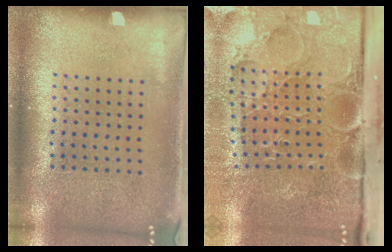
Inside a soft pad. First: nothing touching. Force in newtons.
{"total": 5.1, "press": 4.1, "slide": 3.1}